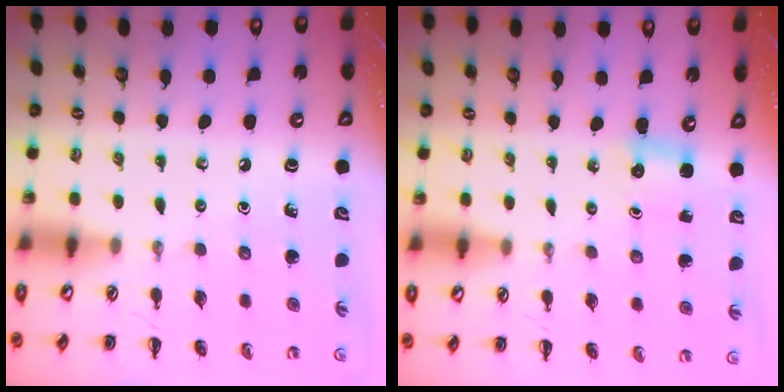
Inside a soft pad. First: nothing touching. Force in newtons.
{"total": 2.6, "press": 2.5, "slide": 0.7}